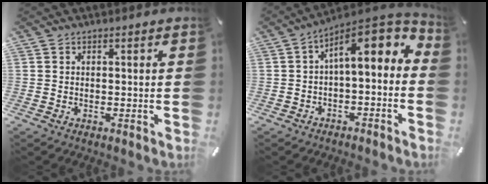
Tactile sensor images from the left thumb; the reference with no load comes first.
{"total": 10.4, "force": [2.8, 4.6, 8.9], "torque": [-0.130, -0.021, 0.044]}